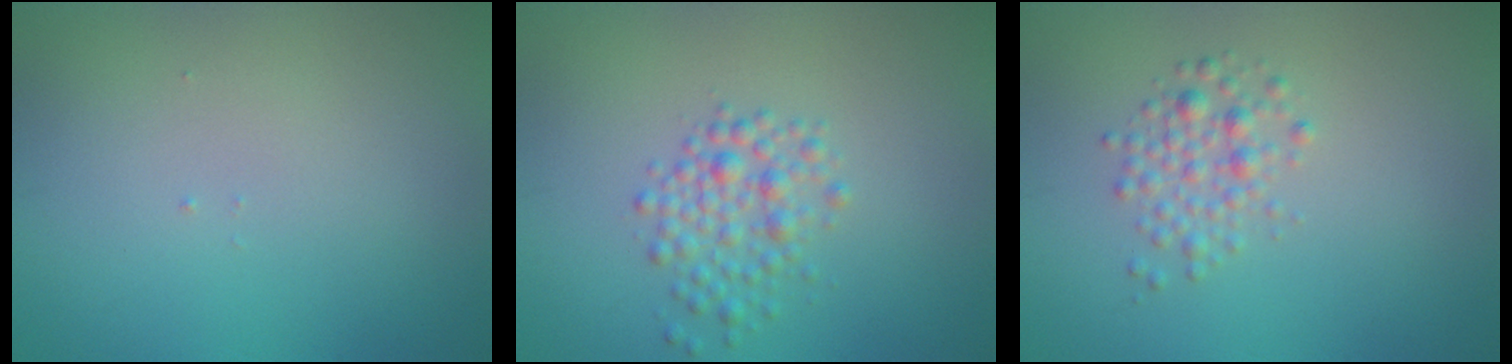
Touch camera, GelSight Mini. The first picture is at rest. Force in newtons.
{"total": 2.6, "press": 2.6, "slide": 0.0}
{"total": 2.1, "press": 2.1, "slide": 0.1}